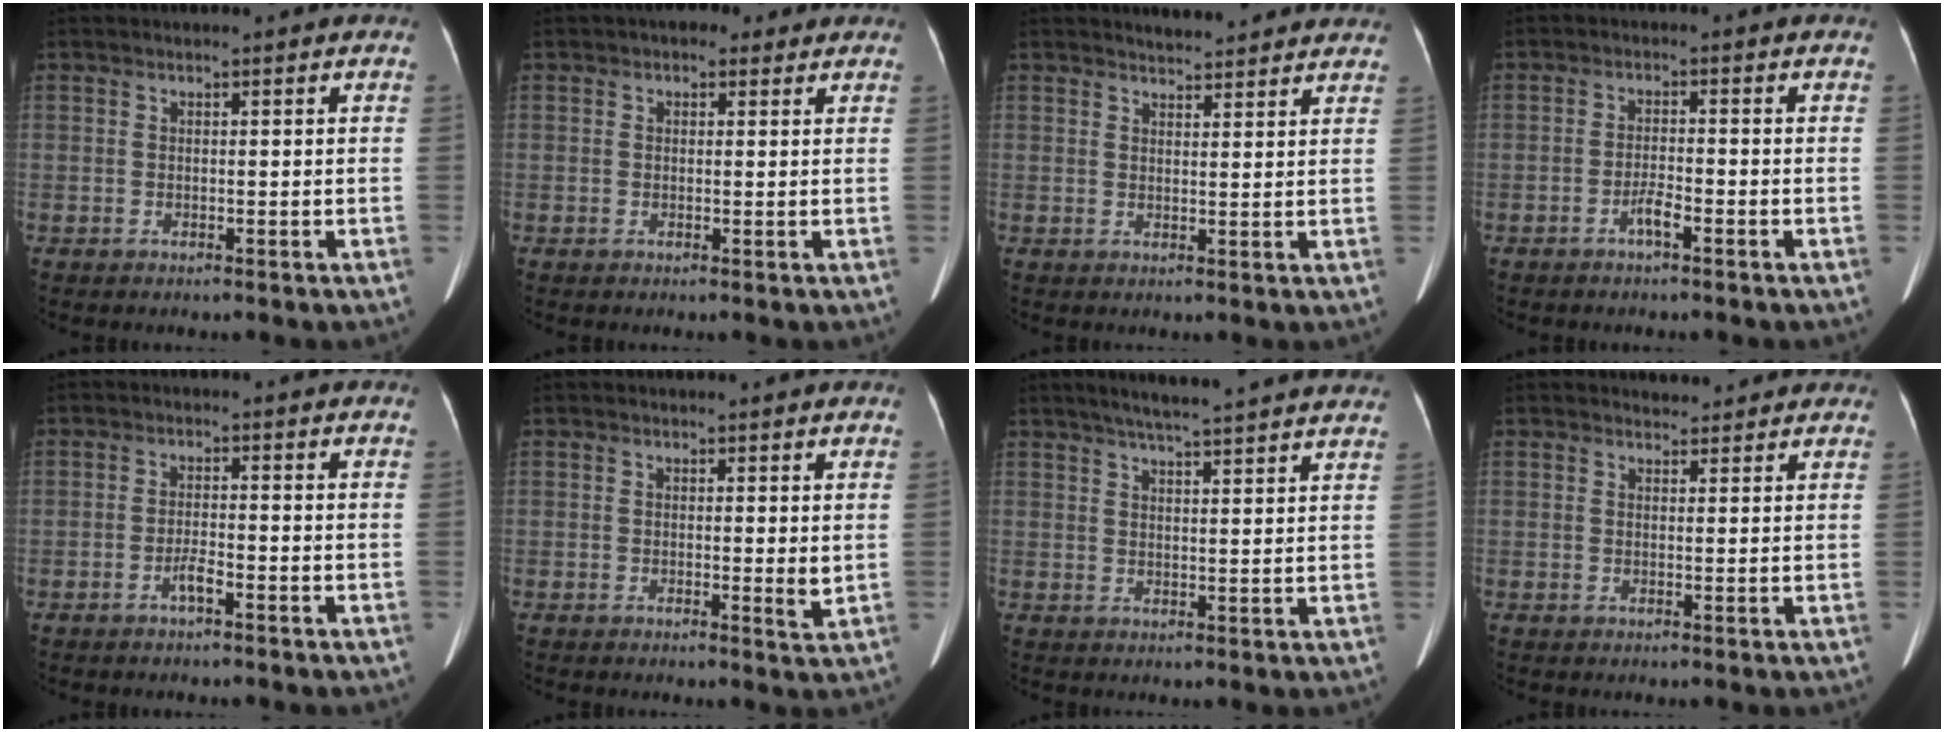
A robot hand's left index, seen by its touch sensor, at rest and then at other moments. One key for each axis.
{"total": 2.9, "fx": 1.8, "fy": 2.0, "fz": 1.2, "tx": -0.016, "ty": 0.018, "tz": 0.021}
{"total": 6.6, "fx": 6.3, "fy": 1.4, "fz": 1.6, "tx": -0.017, "ty": 0.013, "tz": 0.067}
{"total": 2.4, "fx": -1.5, "fy": 0.2, "fz": 1.8, "tx": -0.033, "ty": 0.001, "tz": -0.029}
{"total": 2.1, "fx": -1.3, "fy": 0.2, "fz": 1.6, "tx": -0.029, "ty": 0.002, "tz": -0.025}
{"total": 1.6, "fx": 0.4, "fy": 0.3, "fz": 1.6, "tx": -0.021, "ty": -0.005, "tz": 0.004}
{"total": 16.9, "fx": 15.1, "fy": 0.8, "fz": 7.4, "tx": -0.109, "ty": 0.018, "tz": 0.188}
{"total": 3.6, "fx": 3.3, "fy": 1.4, "fz": 0.3, "tx": 0.001, "ty": 0.011, "tz": 0.036}